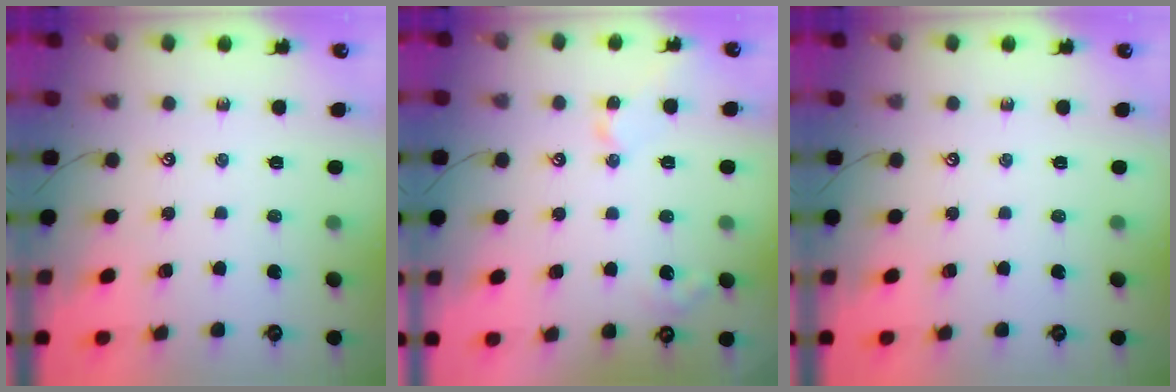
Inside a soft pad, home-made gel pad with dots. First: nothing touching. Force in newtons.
{"total": 3.7, "press": 3.7, "slide": 0.2}
{"total": 0.0}